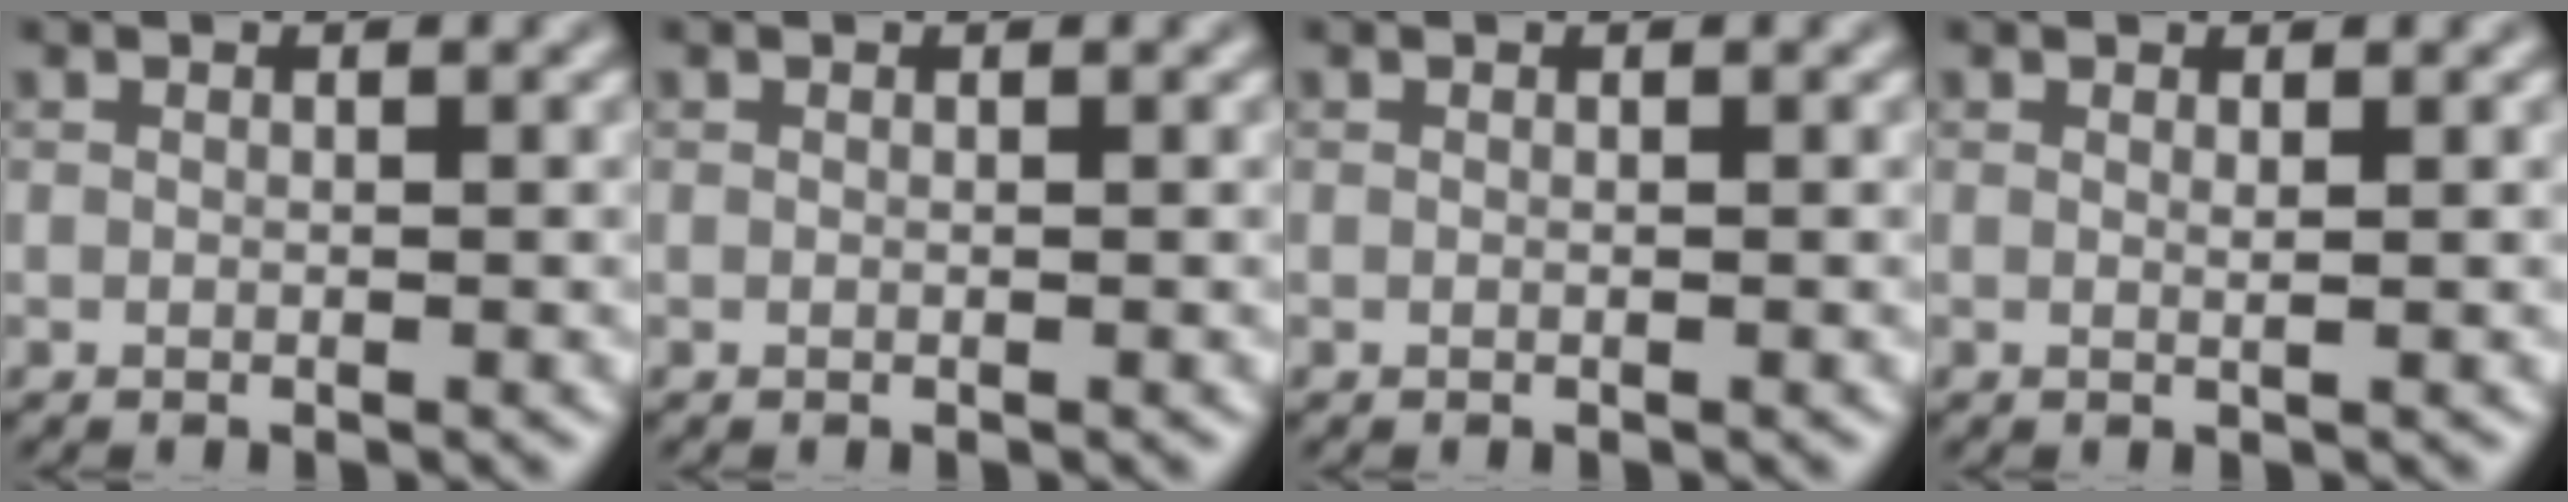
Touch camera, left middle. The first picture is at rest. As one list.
[{"total": 0.0}, {"total": 0.0}, {"total": 0.6, "force": [0.3, 0.2, 0.5], "torque": [-0.001, -0.002, 0.003]}]